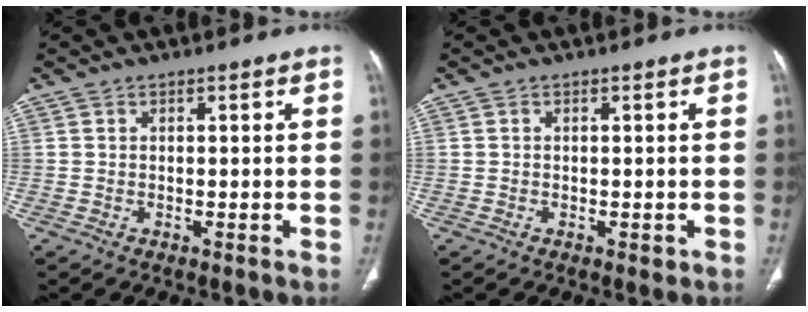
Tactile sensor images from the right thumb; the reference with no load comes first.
{"total": 0.8, "force": [-0.3, 0.5, 0.6], "torque": [-0.008, -0.001, -0.002]}